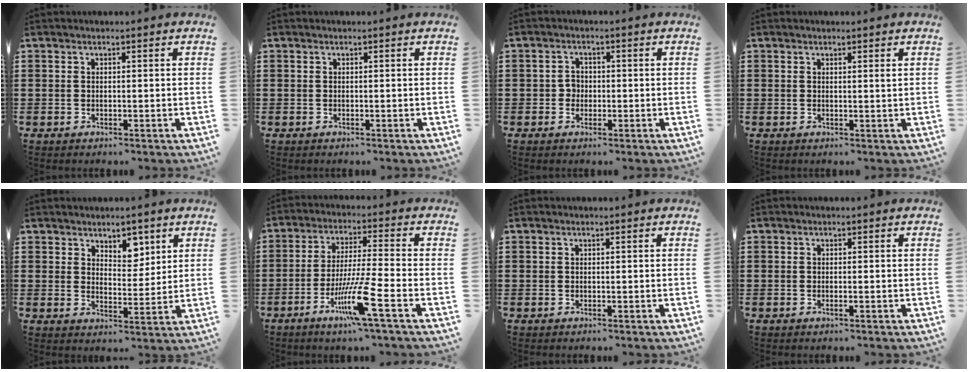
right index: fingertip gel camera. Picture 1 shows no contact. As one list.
[{"total": 0.0}, {"total": 2.0, "force": [-0.5, 1.8, 0.7], "torque": [-0.018, 0.005, -0.012]}, {"total": 0.7, "force": [0.4, 0.0, 0.6], "torque": [-0.012, -0.001, 0.007]}, {"total": 4.6, "force": [3.5, 2.6, 1.4], "torque": [-0.026, -0.002, 0.061]}, {"total": 10.0, "force": [-4.9, -0.1, 8.8], "torque": [-0.177, -0.013, -0.094]}, {"total": 0.0}, {"total": 0.6, "force": [-0.2, 0.0, 0.5], "torque": [-0.009, -0.005, -0.002]}]